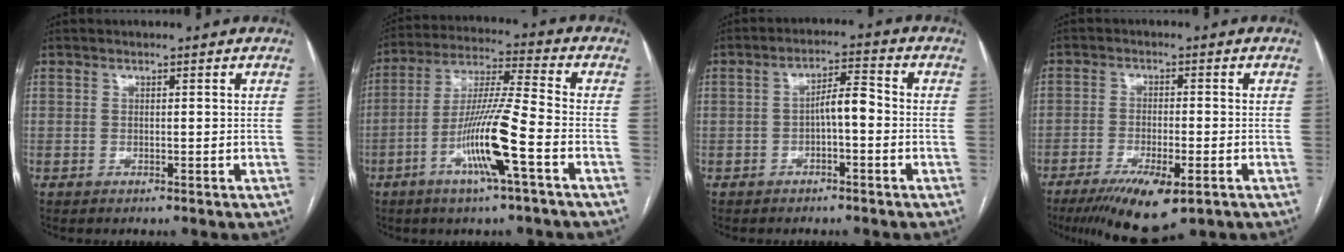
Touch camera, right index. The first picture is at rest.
{"total": 12.7, "force": [-5.0, -0.3, 11.7], "torque": [-0.229, -0.004, -0.096]}
{"total": 4.5, "force": [-0.9, 1.2, 4.3], "torque": [-0.070, 0.019, -0.012]}
{"total": 10.5, "force": [-6.2, 2.6, 8.1], "torque": [-0.136, -0.022, -0.095]}